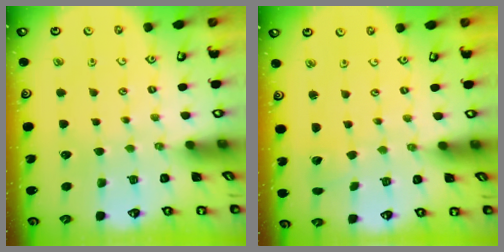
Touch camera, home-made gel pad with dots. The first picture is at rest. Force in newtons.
{"total": 1.7, "press": 1.7, "slide": 0.1}